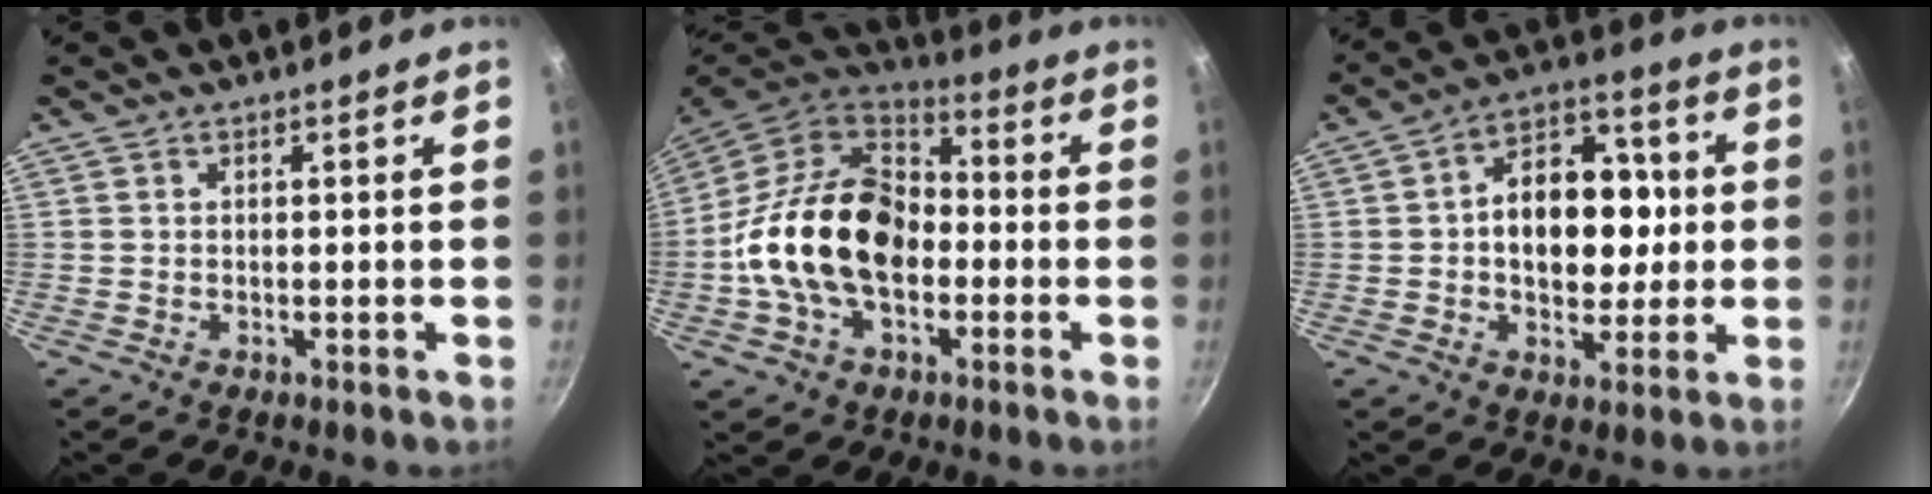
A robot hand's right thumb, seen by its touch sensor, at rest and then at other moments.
{"total": 21.4, "force": [-2.8, 14.4, 15.5], "torque": [-0.249, 0.039, -0.064]}
{"total": 15.6, "force": [0.3, 11.0, 11.1], "torque": [-0.116, 0.025, -0.005]}